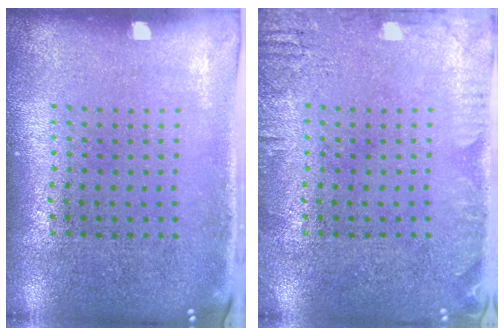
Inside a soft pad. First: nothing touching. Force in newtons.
{"total": 2.2, "press": 2.2, "slide": 0.3}